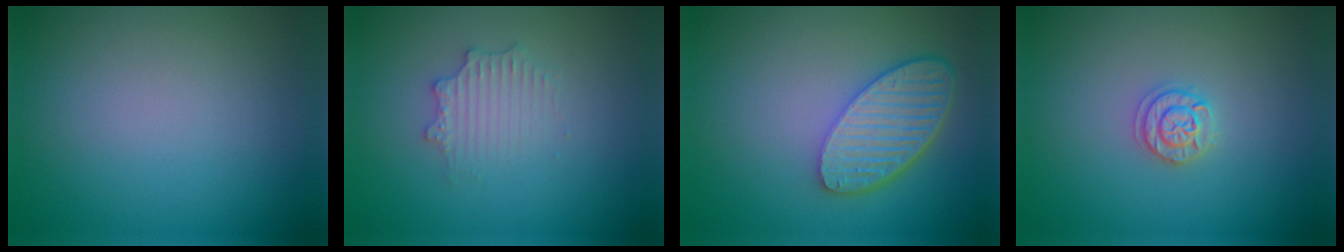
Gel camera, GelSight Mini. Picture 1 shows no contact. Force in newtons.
{"total": 2.2, "press": 2.2, "slide": 0.4}
{"total": 5.6, "press": 4.5, "slide": 3.4}
{"total": 1.7, "press": 1.7, "slide": 0.2}